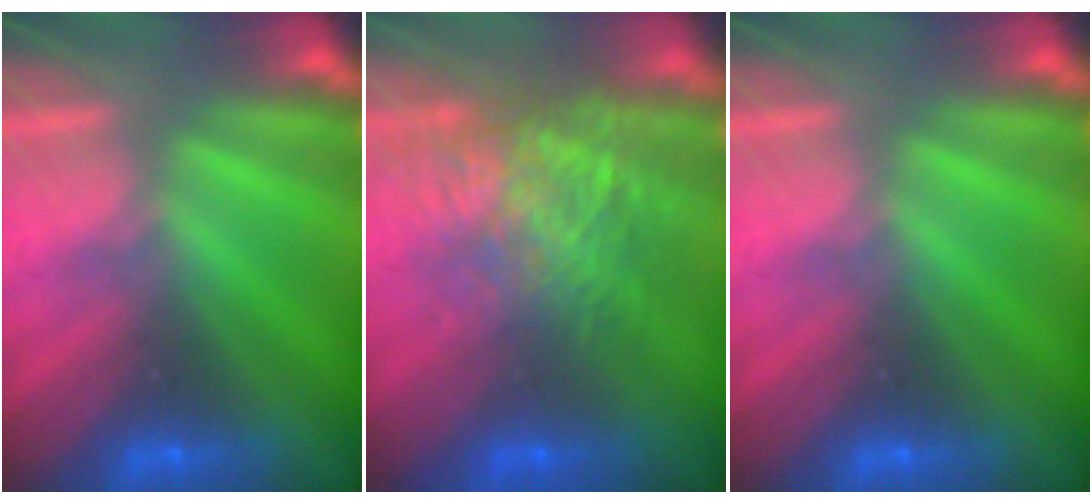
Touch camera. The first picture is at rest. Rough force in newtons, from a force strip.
{"total": 10.4}
{"total": 0.0}